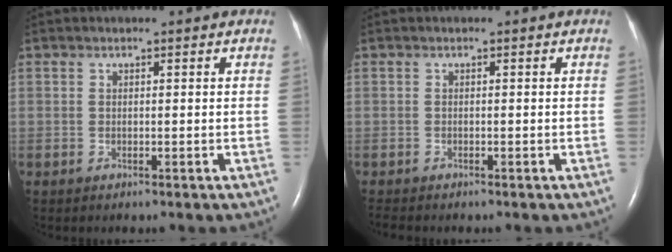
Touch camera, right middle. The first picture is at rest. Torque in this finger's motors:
{"motor_torque": [0.36, -0.38, -0.01, 0.00]}